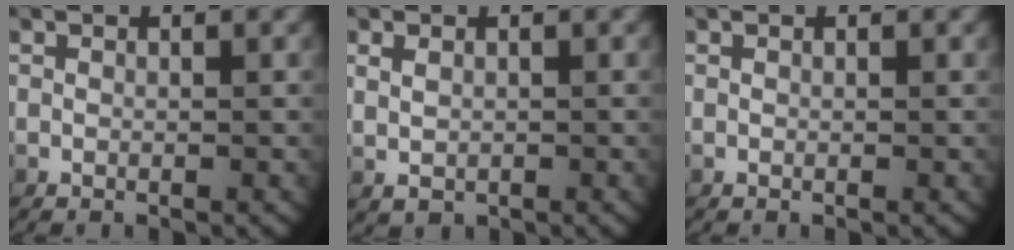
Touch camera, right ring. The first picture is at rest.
{"total": 1.6, "force": [0.1, 1.3, 0.9], "torque": [-0.028, -0.006, 0.011]}
{"total": 0.0}